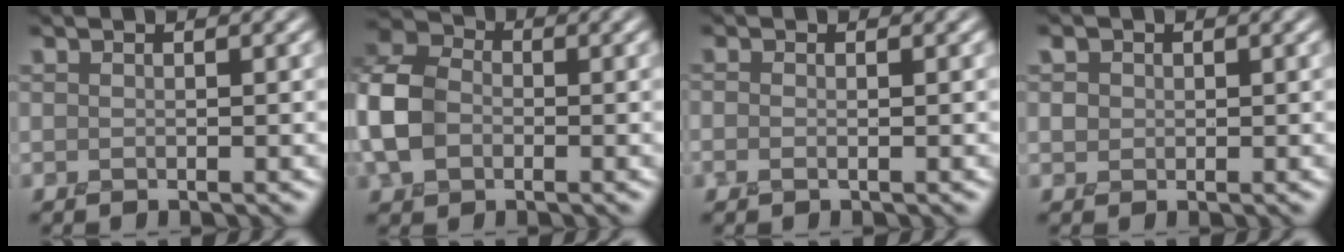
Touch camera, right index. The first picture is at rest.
{"total": 6.0, "force": [-1.4, 4.6, 3.6], "torque": [-0.097, 0.005, -0.043]}
{"total": 0.0}
{"total": 1.8, "force": [0.7, 1.5, 0.7], "torque": [-0.016, 0.008, 0.014]}